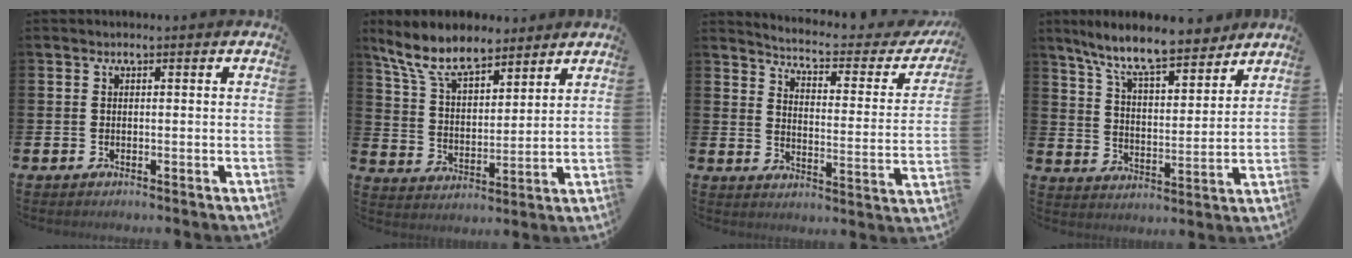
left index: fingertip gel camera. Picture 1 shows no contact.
{"total": 9.1, "force": [7.8, 3.1, 3.6], "torque": [-0.105, -0.028, 0.143]}
{"total": 4.8, "force": [4.4, 0.7, 1.6], "torque": [-0.050, -0.037, 0.065]}
{"total": 10.2, "force": [9.1, 1.8, 4.2], "torque": [-0.102, -0.054, 0.160]}